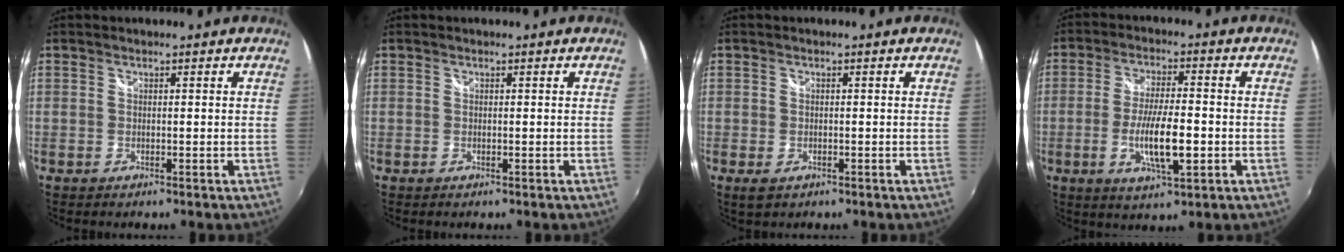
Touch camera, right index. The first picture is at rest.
{"total": 0.0}
{"total": 2.3, "force": [-1.3, 1.4, 1.4], "torque": [-0.026, -0.009, -0.020]}
{"total": 9.7, "force": [-2.5, 2.2, 9.1], "torque": [-0.172, -0.012, -0.042]}